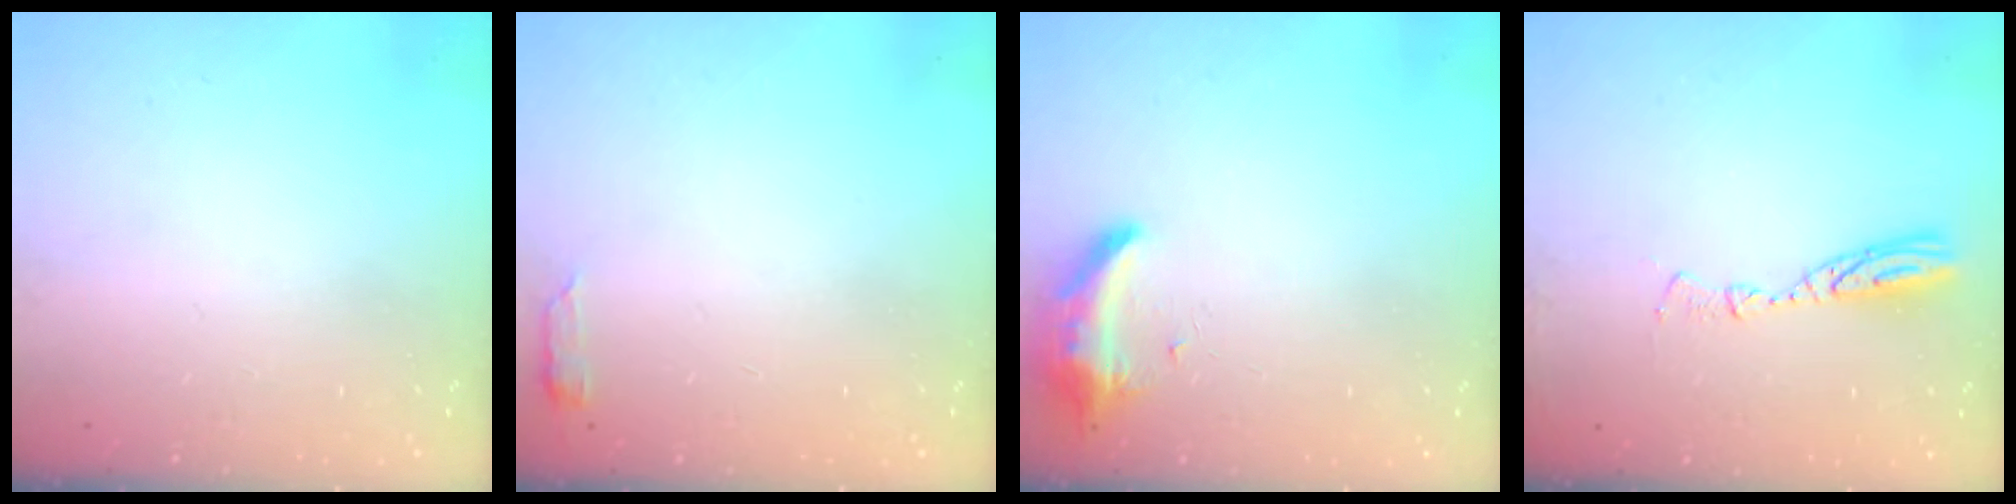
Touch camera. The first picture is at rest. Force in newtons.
{"total": 2.9, "press": 2.8, "slide": 0.6}
{"total": 8.6, "press": 8.6, "slide": 1.1}
{"total": 8.0, "press": 8.0, "slide": 0.7}